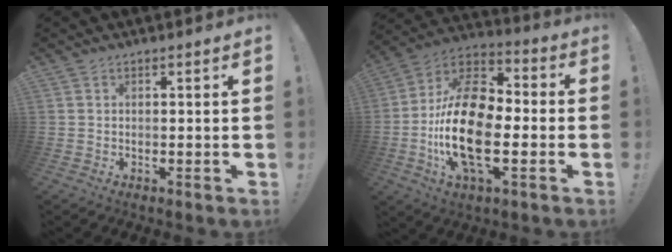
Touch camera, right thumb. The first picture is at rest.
{"total": 22.8, "force": [-4.3, 11.8, 19.0], "torque": [-0.377, 0.019, -0.068]}